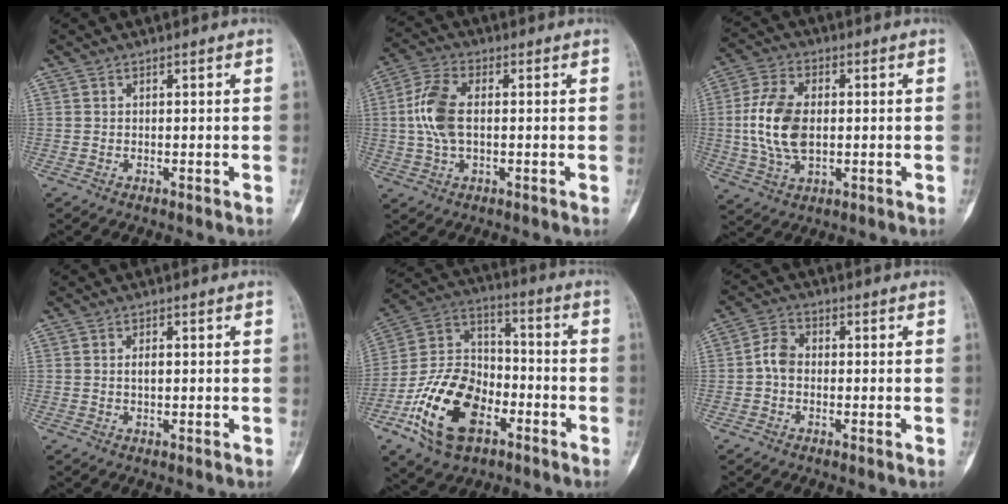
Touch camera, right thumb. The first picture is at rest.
{"total": 8.8, "force": [0.3, 4.6, 7.4], "torque": [-0.168, 0.014, 0.004]}
{"total": 11.9, "force": [0.0, 7.0, 9.6], "torque": [-0.194, 0.005, 0.003]}
{"total": 1.8, "force": [0.1, 0.8, 1.6], "torque": [-0.026, -0.002, 0.002]}
{"total": 19.8, "force": [-8.4, 12.1, 13.2], "torque": [-0.228, 0.059, -0.152]}
{"total": 4.1, "force": [-0.6, 3.0, 2.7], "torque": [-0.046, 0.014, -0.022]}